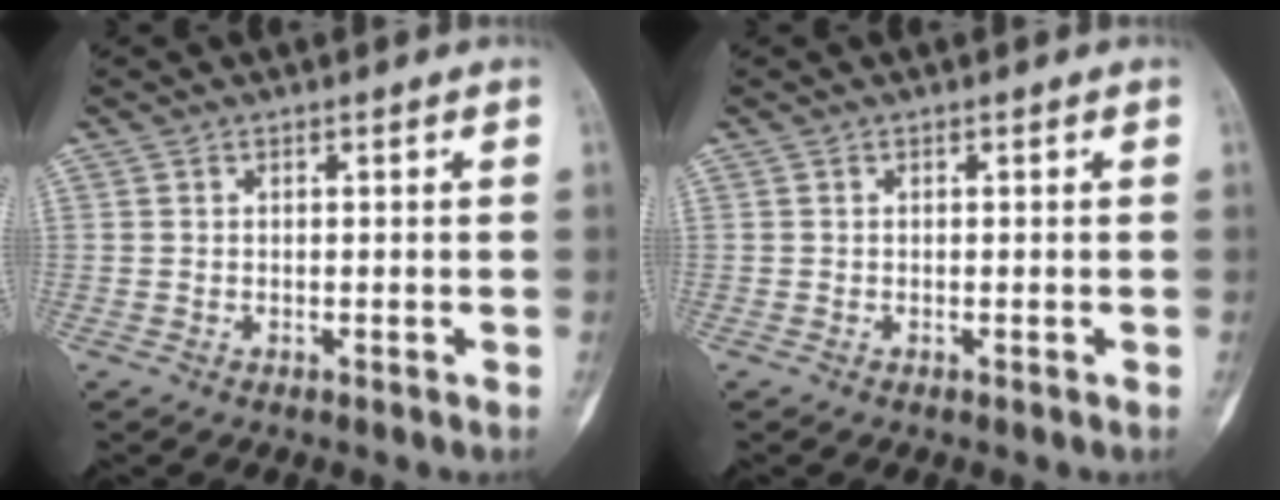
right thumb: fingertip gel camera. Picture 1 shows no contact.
{"total": 0.0}